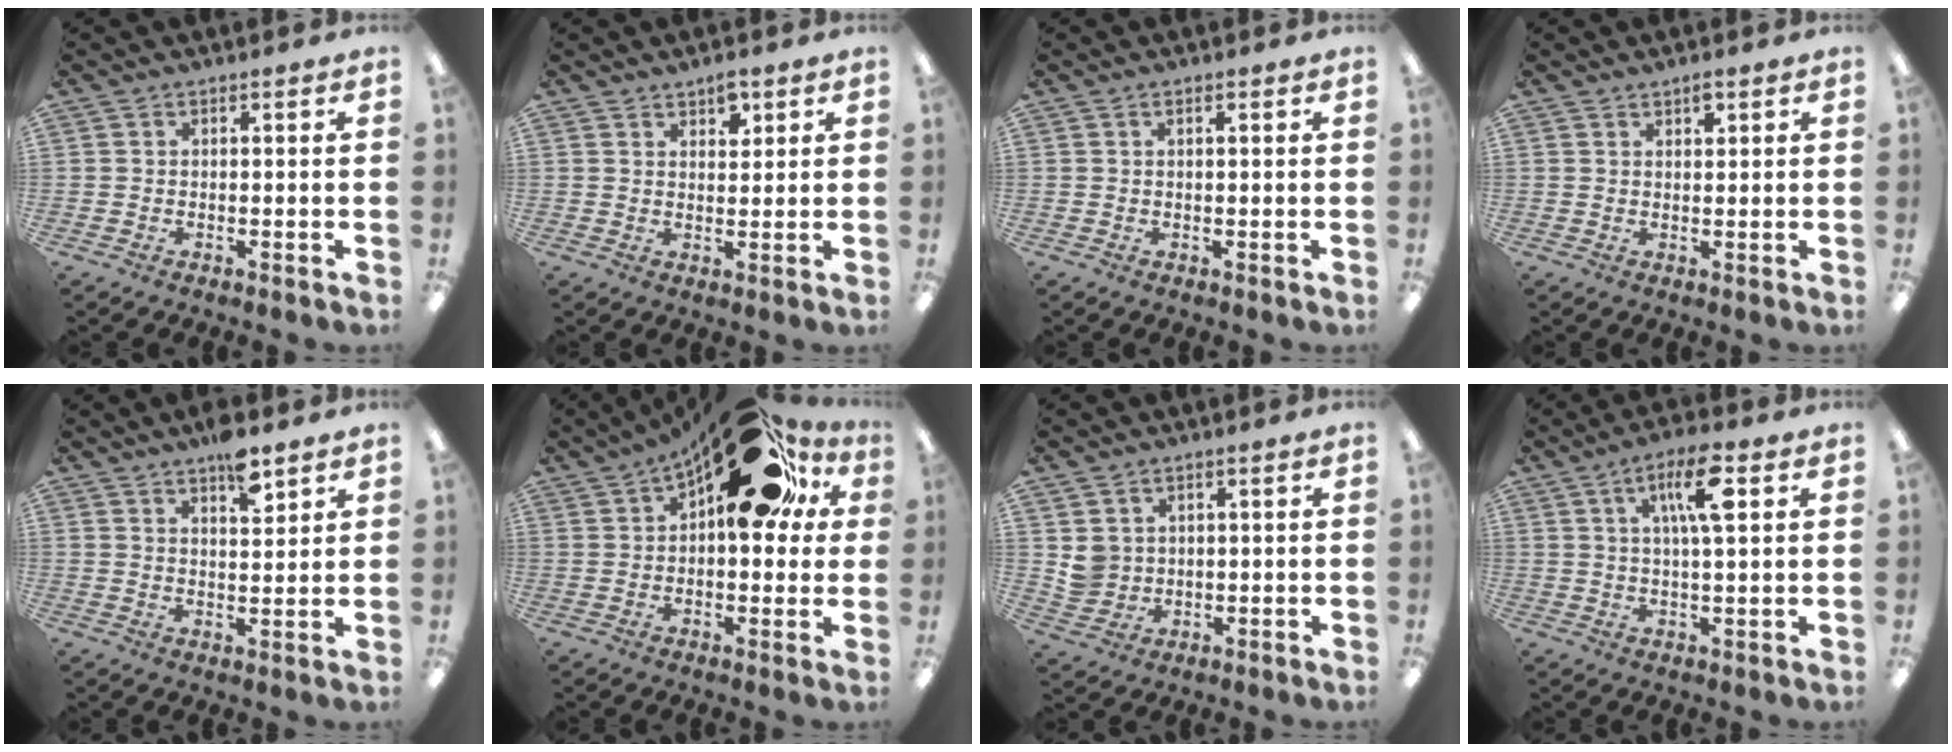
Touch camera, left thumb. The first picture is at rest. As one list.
[{"total": 3.9, "force": [2.6, 2.0, 2.0], "torque": [-0.012, -0.014, 0.040]}, {"total": 1.1, "force": [0.5, 0.3, 1.0], "torque": [-0.012, -0.001, 0.006]}, {"total": 2.0, "force": [1.5, 0.7, 1.1], "torque": [-0.007, -0.007, 0.023]}, {"total": 7.1, "force": [5.2, 2.4, 4.3], "torque": [-0.056, -0.033, 0.085]}, {"total": 21.8, "force": [10.0, 10.2, 16.4], "torque": [-0.219, -0.047, 0.164]}, {"total": 4.3, "force": [1.6, 4.0, 0.5], "torque": [-0.016, 0.002, 0.031]}, {"total": 10.4, "force": [4.0, 3.2, 9.1], "torque": [-0.150, -0.003, 0.061]}]